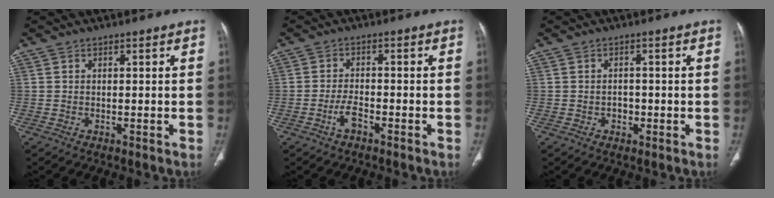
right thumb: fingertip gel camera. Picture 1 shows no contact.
{"total": 3.1, "force": [-1.8, 1.2, 2.1], "torque": [-0.042, 0.016, -0.037]}
{"total": 2.0, "force": [-0.6, 1.7, 0.9], "torque": [-0.003, 0.006, -0.009]}